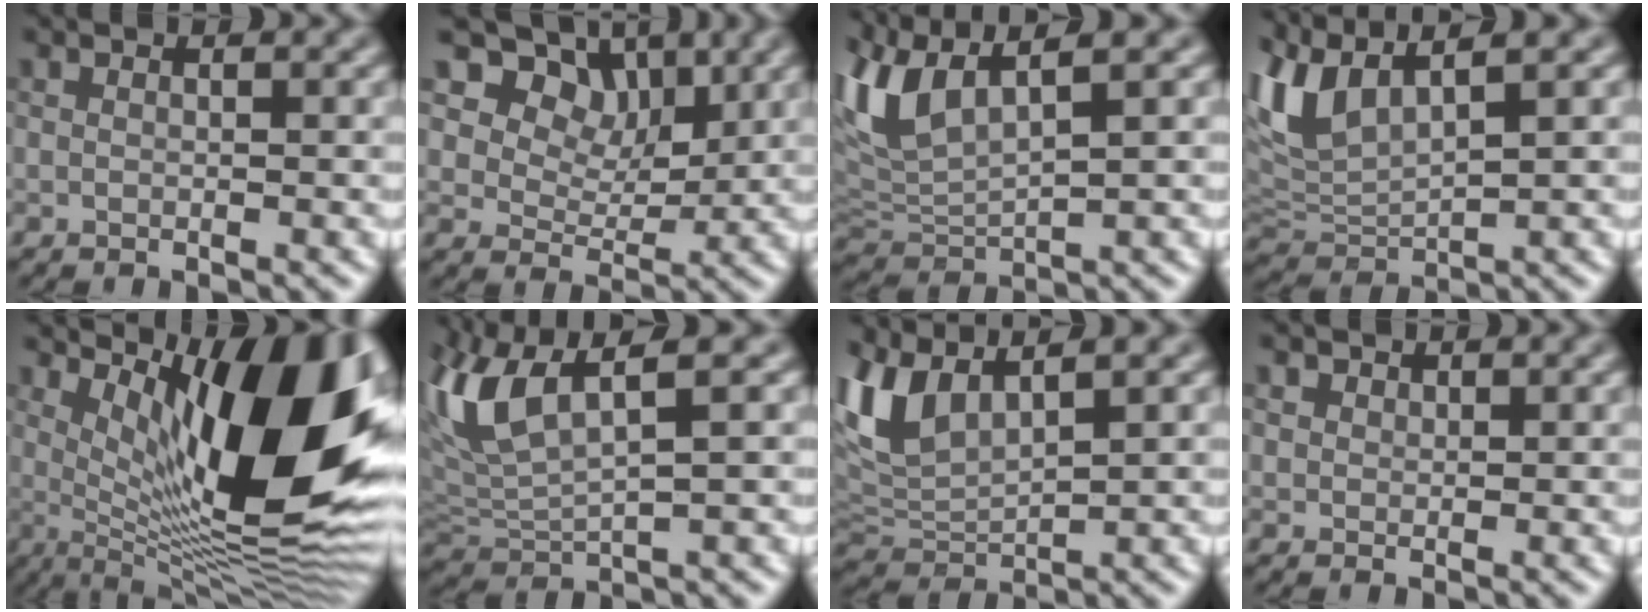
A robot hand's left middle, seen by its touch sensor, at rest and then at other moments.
{"total": 7.3, "force": [3.6, 5.4, 3.2], "torque": [-0.064, -0.005, 0.077]}
{"total": 5.4, "force": [1.7, 2.0, 4.7], "torque": [-0.121, 0.014, 0.041]}
{"total": 5.0, "force": [1.8, 2.0, 4.1], "torque": [-0.119, 0.014, 0.046]}
{"total": 14.7, "force": [3.9, 4.2, 13.5], "torque": [-0.180, 0.000, 0.071]}
{"total": 6.7, "force": [1.5, 2.3, 6.1], "torque": [-0.146, 0.014, 0.035]}
{"total": 5.2, "force": [1.7, 2.4, 4.2], "torque": [-0.122, 0.012, 0.043]}
{"total": 1.6, "force": [1.1, 1.2, 0.2], "torque": [-0.024, -0.003, 0.034]}